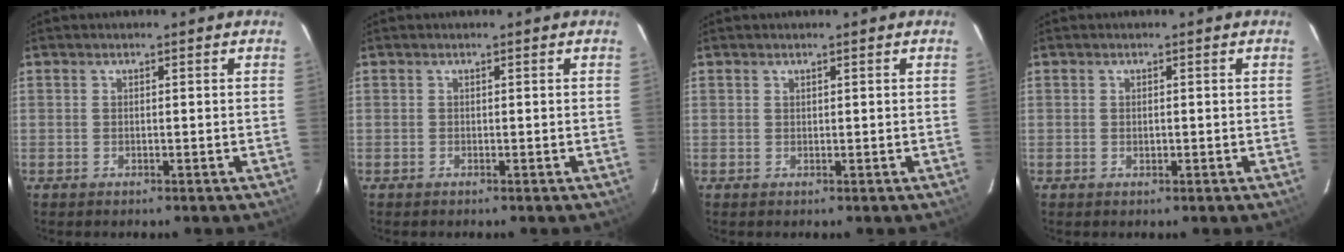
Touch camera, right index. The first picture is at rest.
{"total": 0.0}
{"total": 0.0}
{"total": 0.8, "force": [-0.1, 0.5, 0.7], "torque": [-0.012, 0.002, 0.000]}